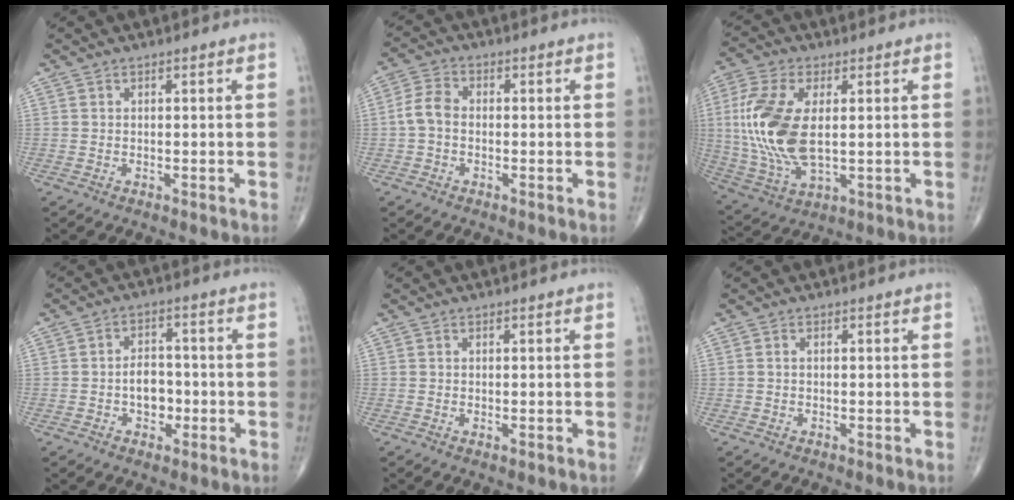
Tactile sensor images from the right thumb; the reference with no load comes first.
{"total": 4.7, "force": [-0.6, 3.2, 3.3], "torque": [-0.063, 0.014, -0.023]}
{"total": 16.5, "force": [1.3, 8.3, 14.2], "torque": [-0.323, -0.010, 0.031]}
{"total": 5.6, "force": [-1.5, 4.0, 3.7], "torque": [-0.034, 0.017, -0.028]}
{"total": 0.8, "force": [-0.2, 0.4, 0.6], "torque": [-0.012, -0.003, -0.003]}
{"total": 0.5, "force": [0.0, 0.3, 0.4], "torque": [-0.007, 0.000, -0.003]}